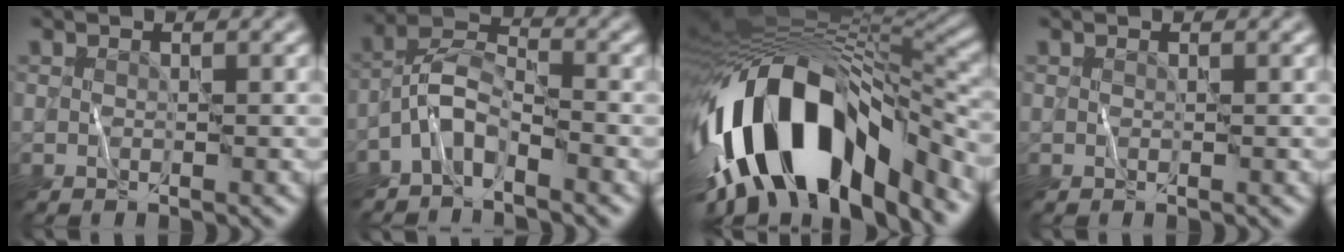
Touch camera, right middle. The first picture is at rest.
{"total": 3.6, "force": [-2.6, 1.4, 2.2], "torque": [-0.035, 0.013, -0.062]}
{"total": 15.9, "force": [-6.1, 7.7, 12.5], "torque": [-0.219, 0.009, -0.103]}
{"total": 0.0}